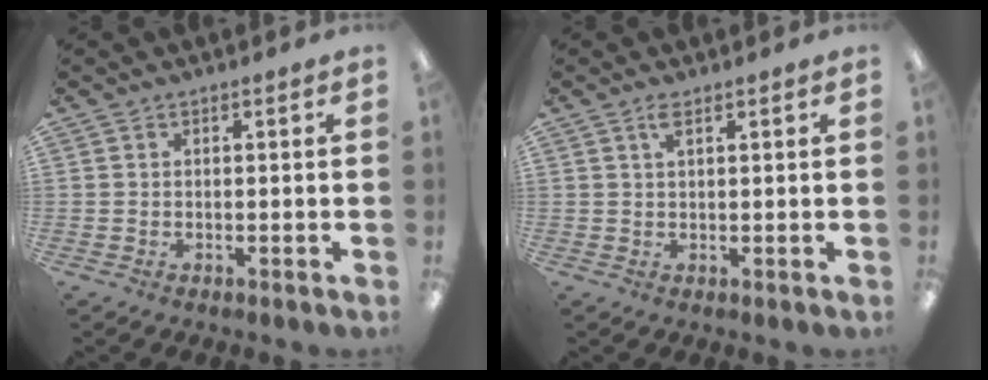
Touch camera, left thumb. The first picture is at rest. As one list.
[{"total": 2.3, "force": [1.5, 0.6, 1.6], "torque": [-0.038, 0.003, 0.027]}]